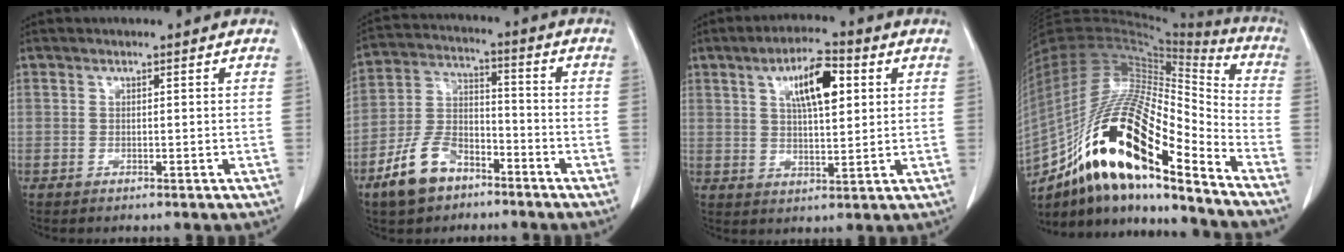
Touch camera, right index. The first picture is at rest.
{"total": 10.2, "force": [-6.6, 5.5, 5.5], "torque": [-0.127, 0.005, -0.123]}
{"total": 8.8, "force": [3.1, 2.6, 7.8], "torque": [-0.135, 0.012, 0.054]}
{"total": 26.5, "force": [-15.1, 6.3, 20.8], "torque": [-0.398, -0.012, -0.265]}